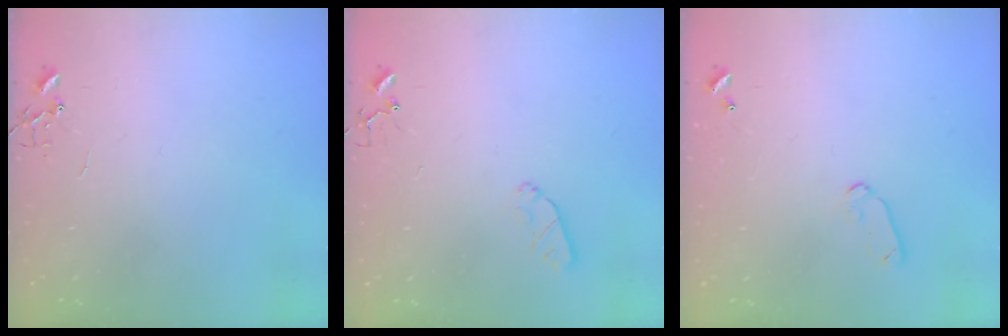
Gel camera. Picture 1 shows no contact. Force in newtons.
{"total": 5.2, "press": 5.2, "slide": 0.8}
{"total": 6.8, "press": 6.7, "slide": 1.0}